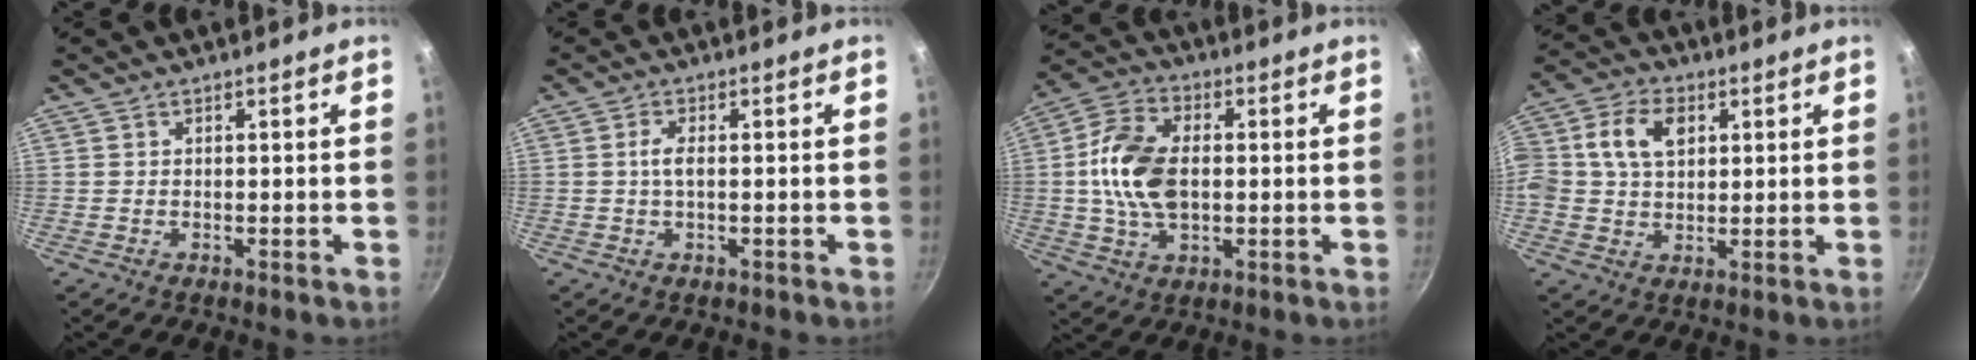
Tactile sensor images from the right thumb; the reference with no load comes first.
{"total": 2.7, "force": [-0.1, 1.1, 2.5], "torque": [-0.054, 0.004, -0.007]}
{"total": 13.3, "force": [0.3, 8.3, 10.4], "torque": [-0.184, 0.017, -0.005]}
{"total": 11.5, "force": [2.8, 8.3, 7.4], "torque": [-0.136, 0.018, 0.039]}